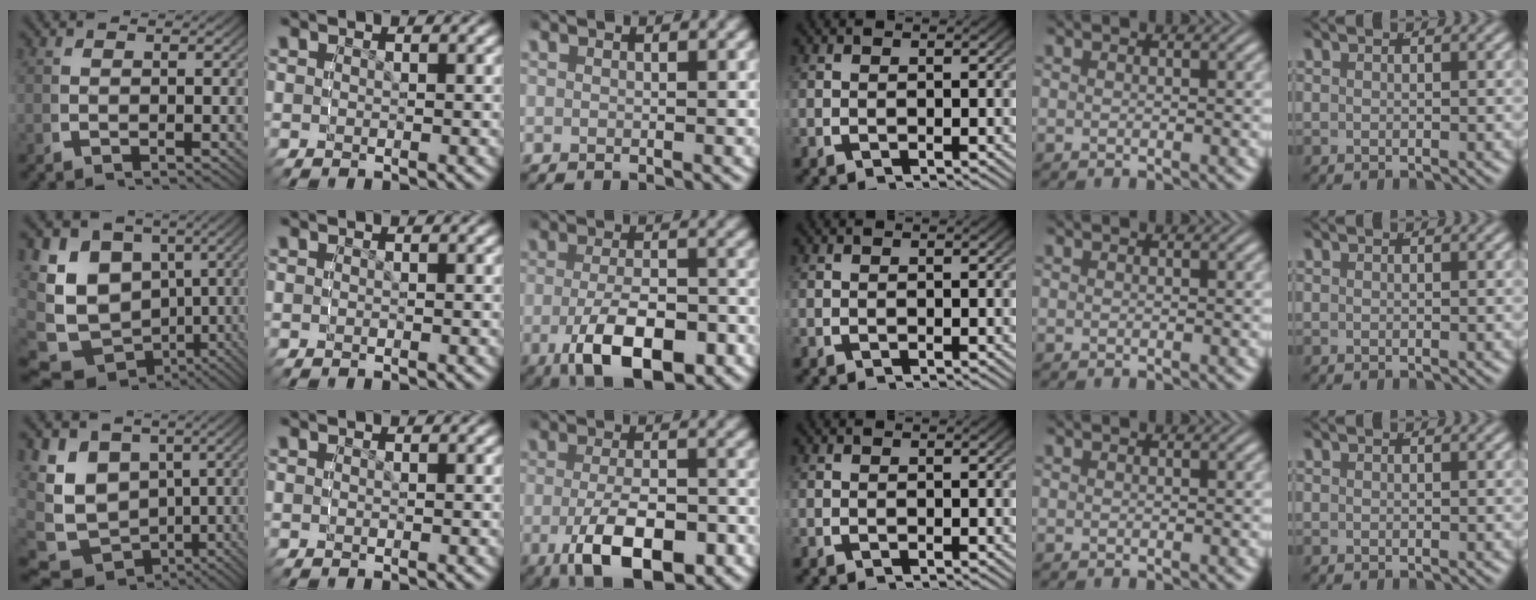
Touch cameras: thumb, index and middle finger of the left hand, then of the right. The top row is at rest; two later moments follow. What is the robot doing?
{"motion": "grasp_and_lifting", "object": "cloth"}